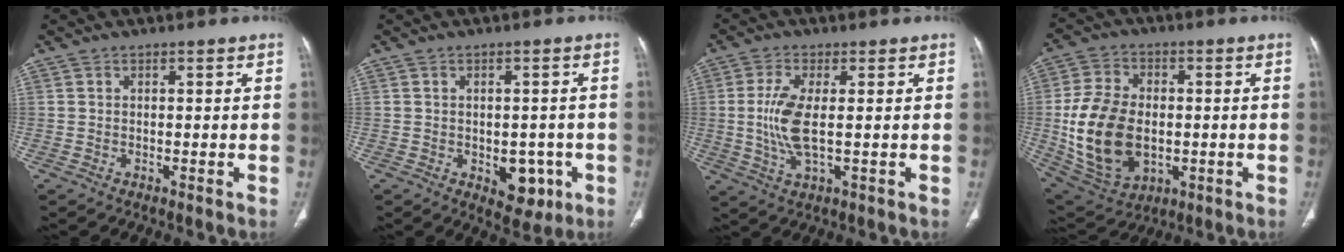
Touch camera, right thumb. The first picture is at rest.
{"total": 6.8, "force": [-2.2, 4.3, 4.7], "torque": [-0.027, 0.006, -0.017]}
{"total": 7.8, "force": [0.1, 2.6, 7.3], "torque": [-0.176, -0.010, 0.002]}
{"total": 18.4, "force": [-1.6, 12.4, 13.5], "torque": [-0.244, 0.000, -0.008]}